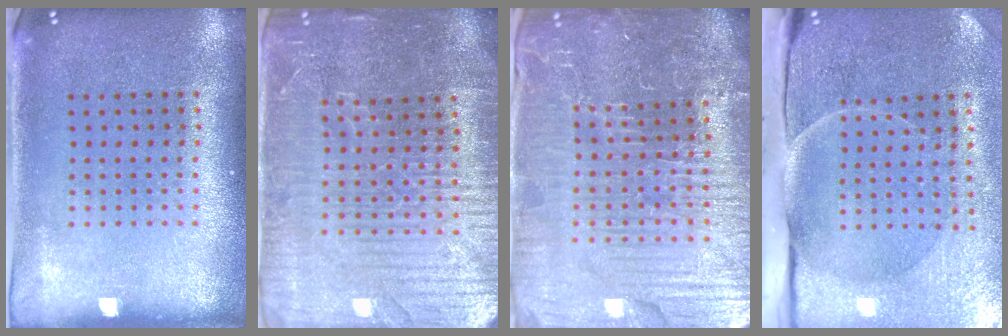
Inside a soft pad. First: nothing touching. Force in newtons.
{"total": 4.8, "press": 4.5, "slide": 1.7}
{"total": 6.3, "press": 5.7, "slide": 2.7}
{"total": 4.9, "press": 3.9, "slide": 2.9}